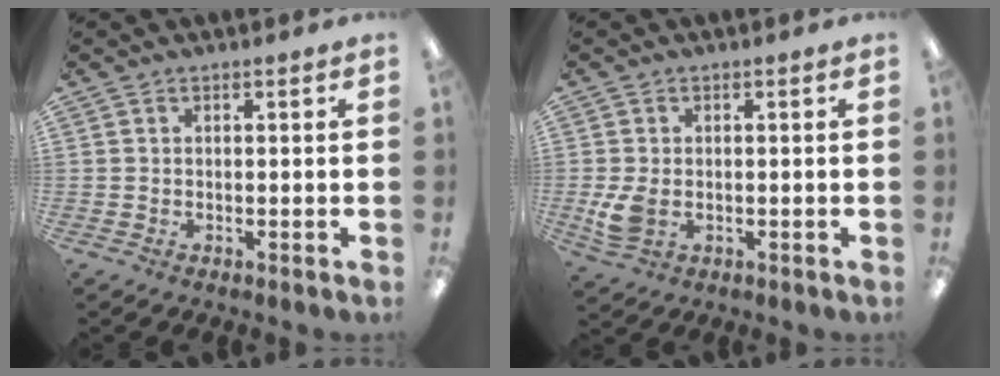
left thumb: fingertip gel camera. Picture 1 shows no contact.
{"total": 5.5, "force": [-0.6, 3.8, 4.0], "torque": [-0.092, -0.007, -0.015]}